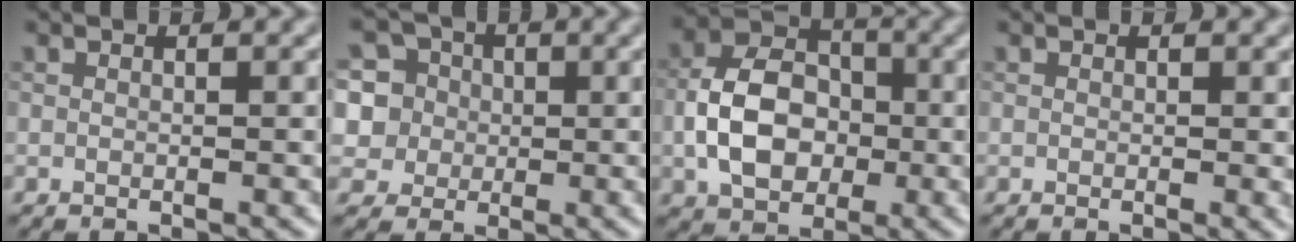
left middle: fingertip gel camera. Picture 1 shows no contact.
{"total": 8.4, "force": [2.8, 7.5, 2.5], "torque": [-0.070, 0.041, 0.033]}
{"total": 6.8, "force": [-1.2, 4.9, 4.5], "torque": [-0.084, 0.006, -0.026]}
{"total": 0.8, "force": [0.1, 0.2, 0.7], "torque": [-0.007, -0.004, 0.000]}